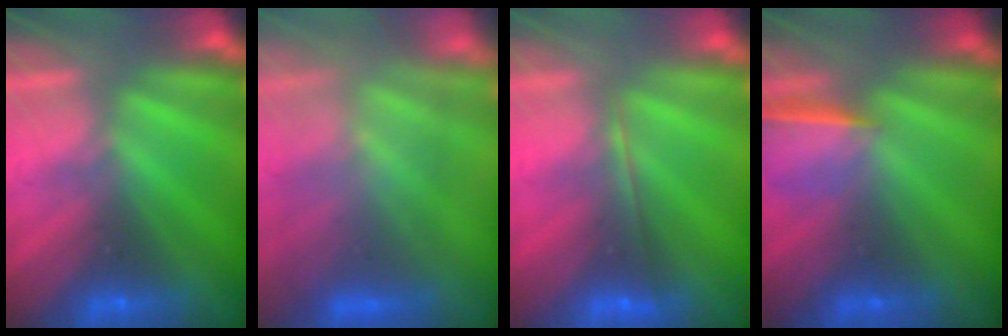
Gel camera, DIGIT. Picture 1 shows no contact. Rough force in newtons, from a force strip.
{"total": 4.7}
{"total": 1.8}
{"total": 1.6}